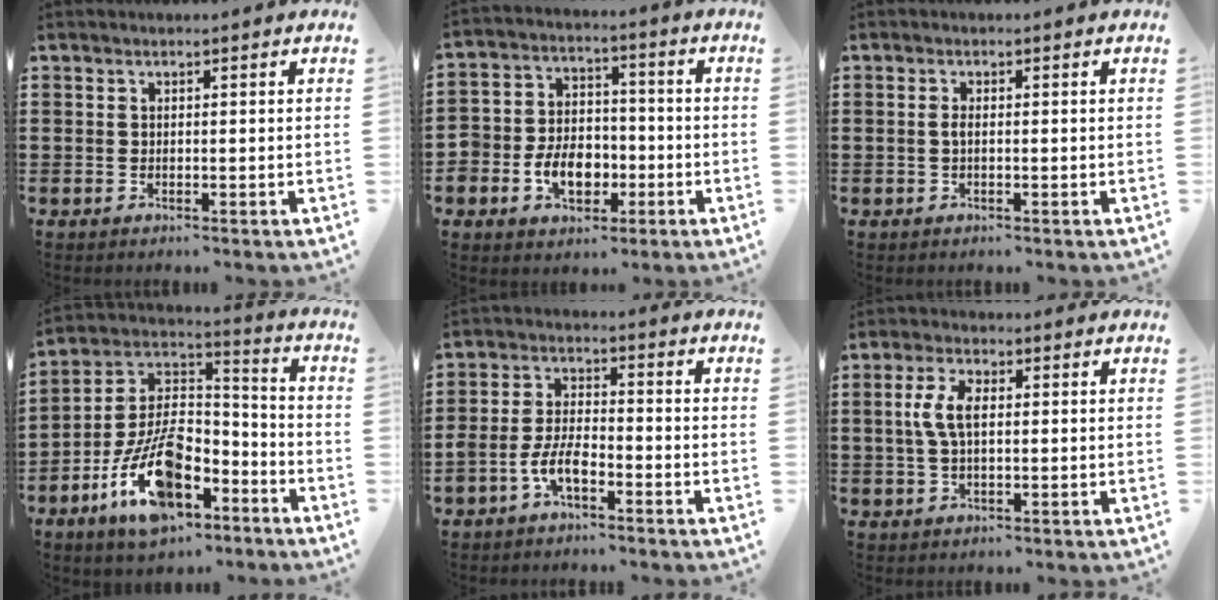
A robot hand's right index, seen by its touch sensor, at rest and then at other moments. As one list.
[{"total": 7.6, "force": [-2.8, 5.9, 3.9], "torque": [-0.079, 0.017, -0.050]}, {"total": 1.2, "force": [-0.3, 0.3, 1.1], "torque": [-0.029, -0.004, -0.007]}, {"total": 14.1, "force": [-7.3, 6.9, 9.9], "torque": [-0.204, 0.019, -0.135]}, {"total": 5.5, "force": [-3.1, 2.4, 3.8], "torque": [-0.099, 0.001, -0.066]}, {"total": 5.4, "force": [0.4, 2.5, 4.7], "torque": [-0.117, 0.003, -0.002]}]